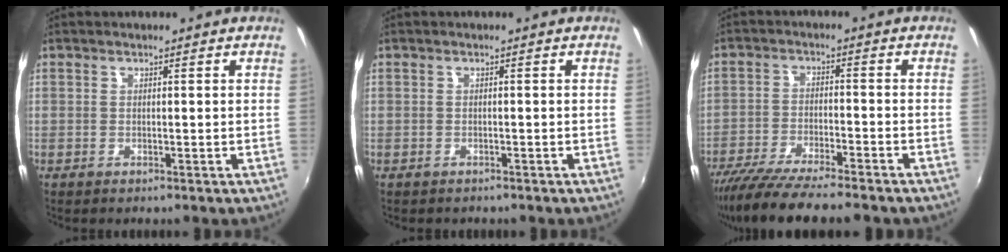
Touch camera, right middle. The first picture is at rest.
{"total": 1.1, "force": [-0.8, 0.8, 0.0], "torque": [-0.006, -0.002, -0.011]}
{"total": 13.8, "force": [-11.9, 1.3, 6.9], "torque": [-0.144, -0.038, -0.198]}